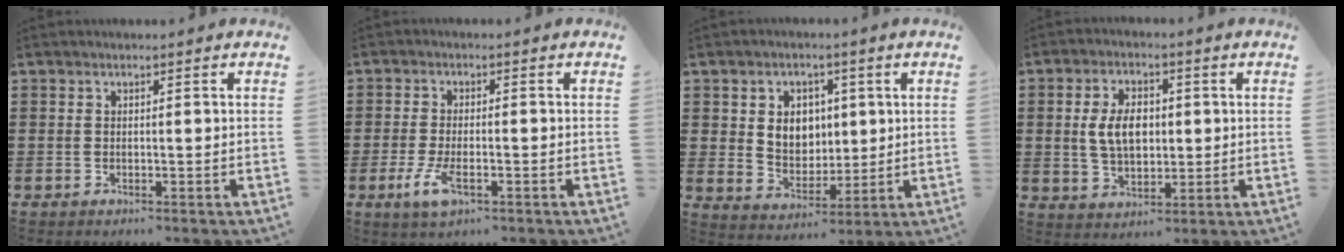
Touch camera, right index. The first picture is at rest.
{"total": 4.5, "force": [-1.6, 1.6, 3.9], "torque": [-0.094, -0.013, -0.035]}
{"total": 5.5, "force": [1.5, 4.9, 2.1], "torque": [-0.047, 0.009, 0.022]}
{"total": 6.6, "force": [0.5, 4.0, 5.2], "torque": [-0.114, 0.006, 0.002]}